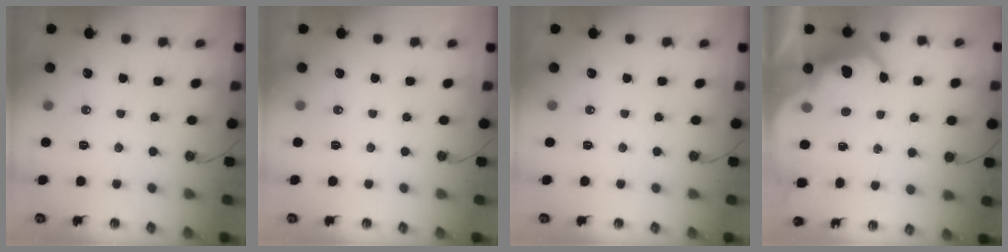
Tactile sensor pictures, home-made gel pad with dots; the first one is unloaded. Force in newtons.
{"total": 0.0}
{"total": 0.0}
{"total": 7.3, "press": 7.3, "slide": 0.4}